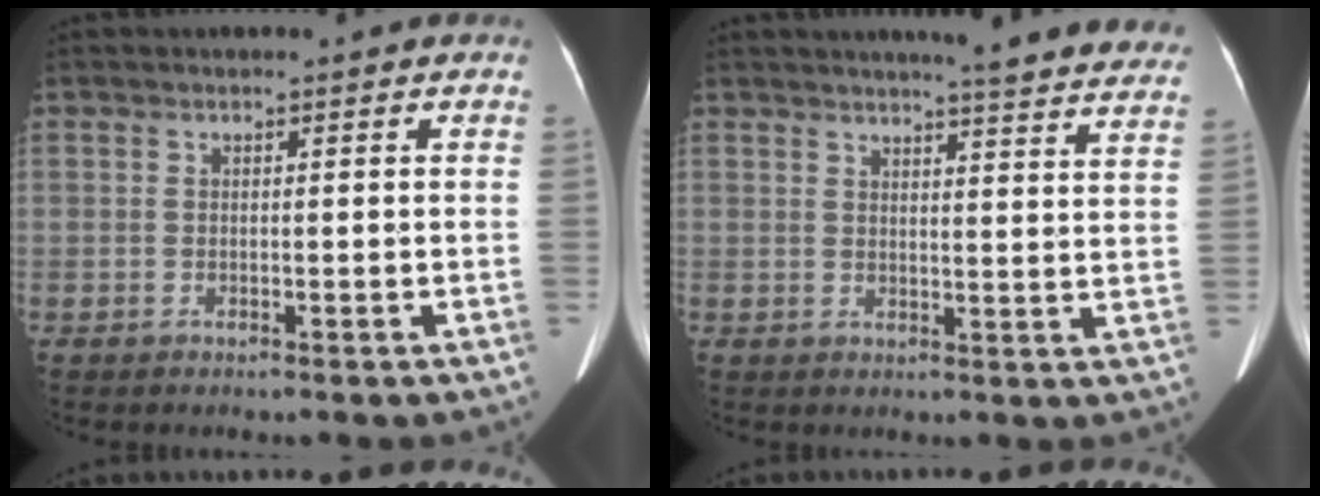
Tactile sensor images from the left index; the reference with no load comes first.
{"total": 18.2, "force": [16.7, 1.2, 7.2], "torque": [-0.080, -0.036, 0.181]}